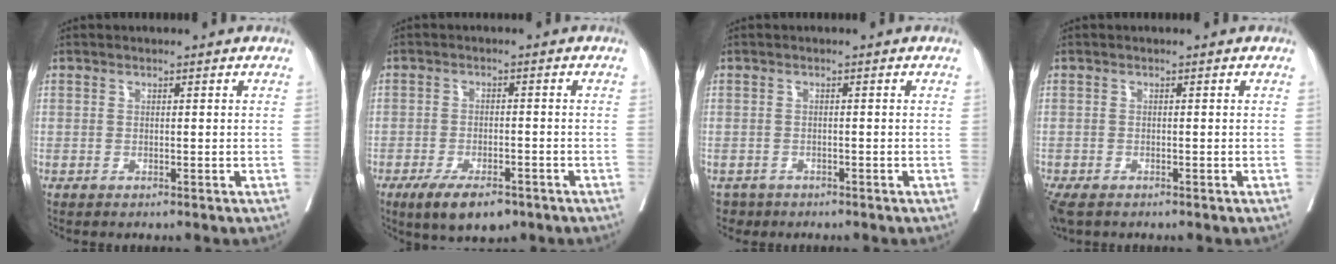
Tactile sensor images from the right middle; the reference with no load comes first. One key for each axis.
{"total": 7.3, "fx": -4.9, "fy": 2.8, "fz": 4.6, "tx": -0.074, "ty": -0.006, "tz": -0.077}
{"total": 2.6, "fx": -1.9, "fy": 1.8, "fz": -0.1, "tx": 0.002, "ty": 0.003, "tz": -0.034}
{"total": 5.5, "fx": -3.7, "fy": 2.9, "fz": 2.9, "tx": -0.067, "ty": -0.014, "tz": -0.061}